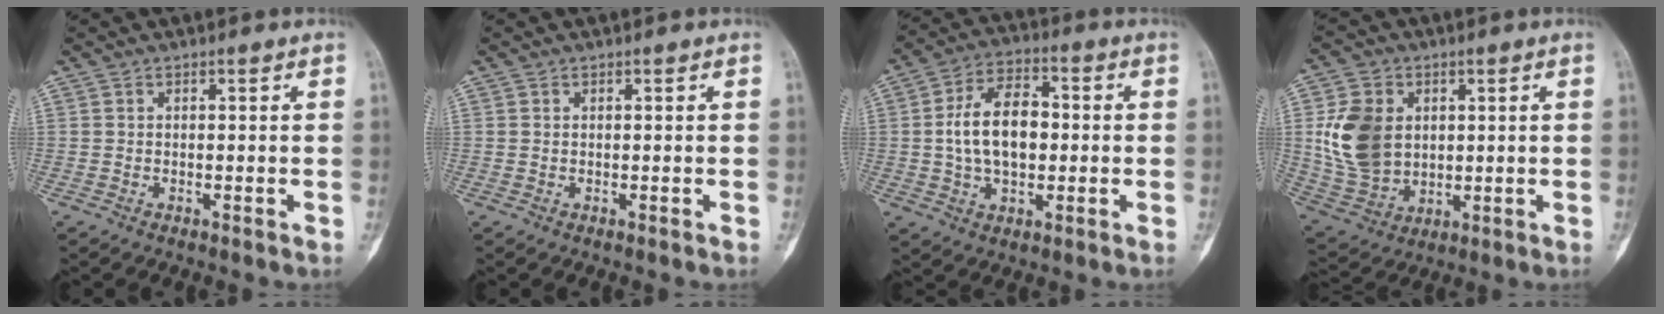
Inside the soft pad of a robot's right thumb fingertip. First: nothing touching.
{"total": 0.0}
{"total": 12.6, "force": [0.2, 7.8, 10.0], "torque": [-0.160, 0.019, 0.000]}
{"total": 13.7, "force": [2.1, 10.5, 8.5], "torque": [-0.145, -0.009, 0.055]}